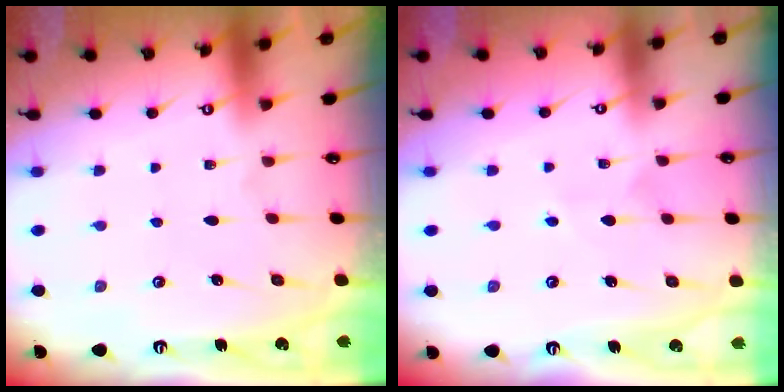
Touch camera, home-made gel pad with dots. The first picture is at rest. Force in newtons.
{"total": 4.9, "press": 4.9, "slide": 0.4}